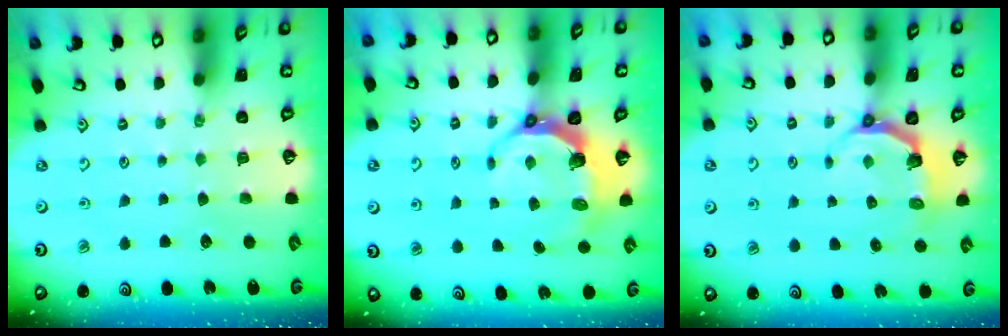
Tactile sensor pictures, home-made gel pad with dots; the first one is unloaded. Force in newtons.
{"total": 7.0, "press": 5.6, "slide": 4.3}
{"total": 4.8, "press": 3.3, "slide": 3.4}